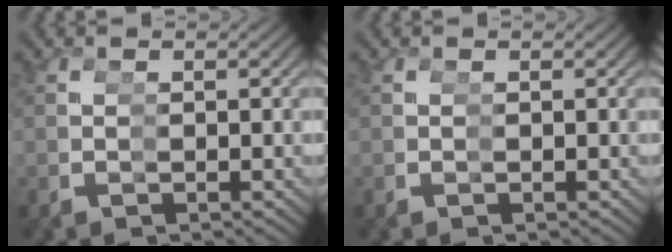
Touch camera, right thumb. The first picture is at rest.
{"total": 0.0}